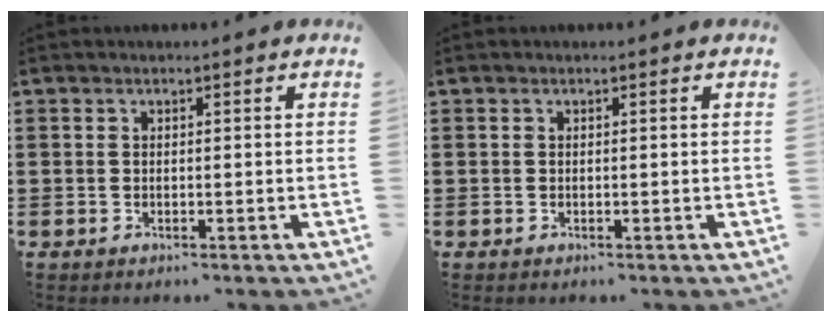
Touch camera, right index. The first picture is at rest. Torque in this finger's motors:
{"motor_torque": [-0.01, 0.00, 0.00, 0.00]}